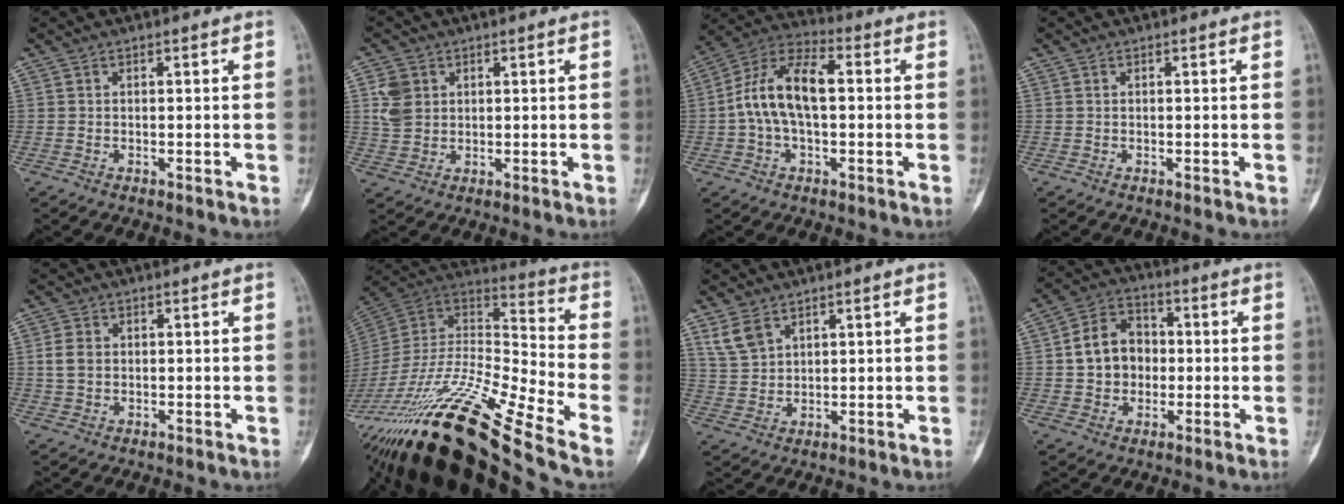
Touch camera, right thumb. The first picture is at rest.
{"total": 5.5, "force": [1.7, 4.4, 2.7], "torque": [-0.037, 0.001, 0.036]}
{"total": 13.5, "force": [0.4, 7.3, 11.3], "torque": [-0.213, 0.037, -0.002]}
{"total": 0.0}
{"total": 3.4, "force": [0.3, 2.6, 2.1], "torque": [-0.039, 0.007, 0.006]}
{"total": 31.4, "force": [-18.7, 6.2, 24.5], "torque": [-0.475, 0.029, -0.332]}
{"total": 5.2, "force": [3.3, 3.1, 2.5], "torque": [-0.043, -0.012, 0.078]}
{"total": 10.6, "force": [0.0, 8.7, 6.1], "torque": [-0.073, 0.024, -0.006]}